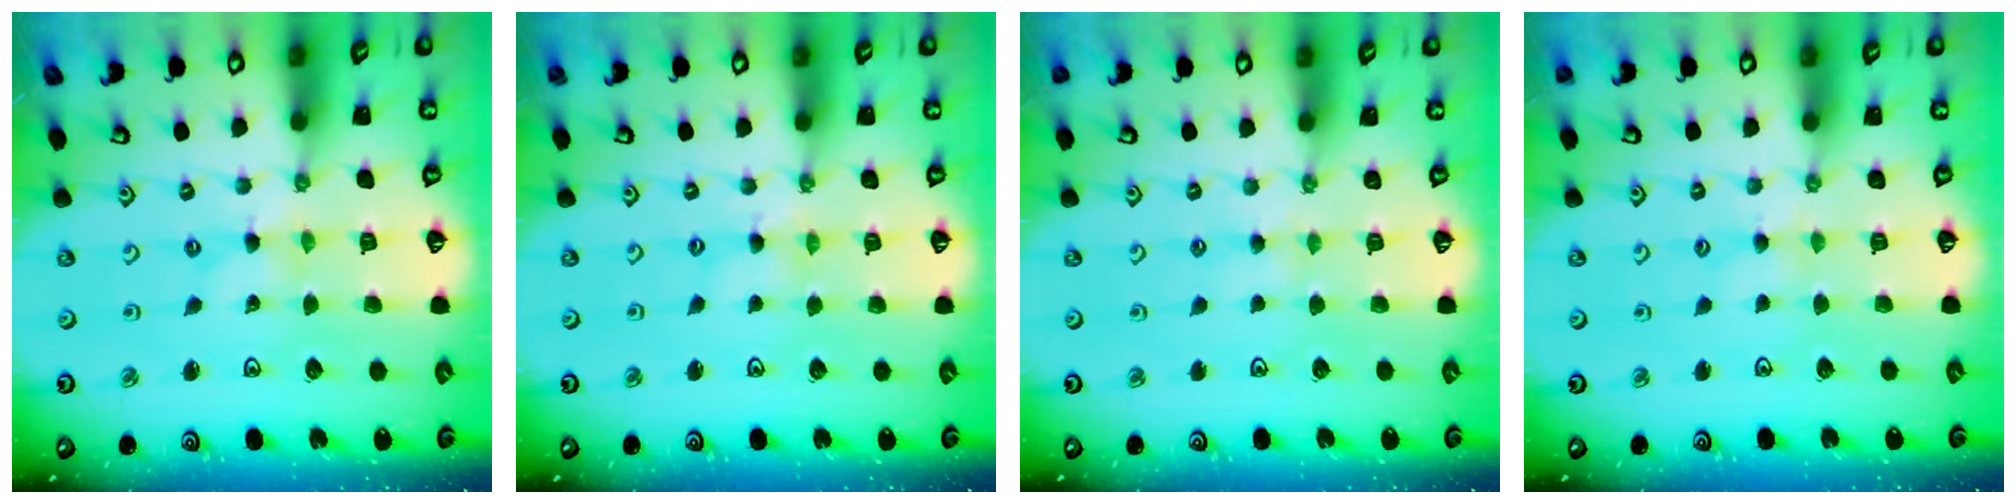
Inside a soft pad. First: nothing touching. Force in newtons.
{"total": 0.7, "press": 0.7, "slide": 0.2}
{"total": 1.9, "press": 1.9, "slide": 0.3}
{"total": 1.7, "press": 1.7, "slide": 0.2}